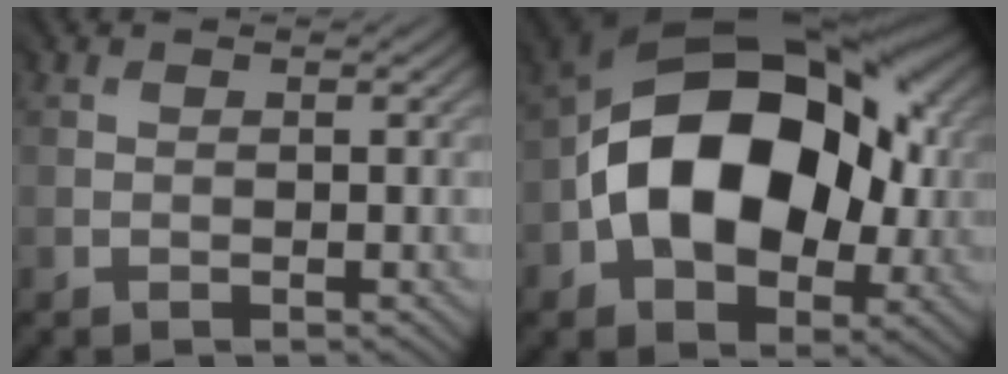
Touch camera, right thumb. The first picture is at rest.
{"total": 15.4, "force": [-1.1, 10.3, 11.3], "torque": [-0.161, 0.011, -0.026]}